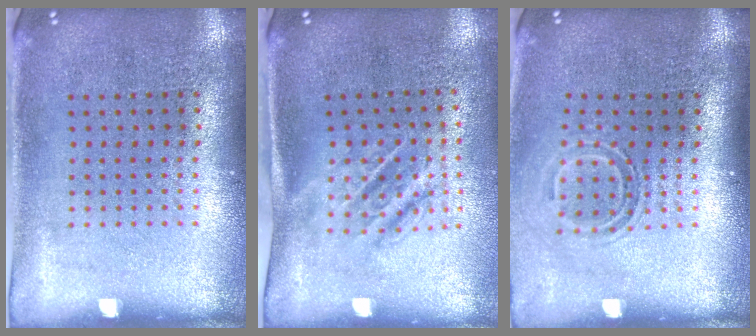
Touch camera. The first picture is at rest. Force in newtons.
{"total": 1.8, "press": 1.2, "slide": 1.3}
{"total": 1.6, "press": 1.1, "slide": 1.2}